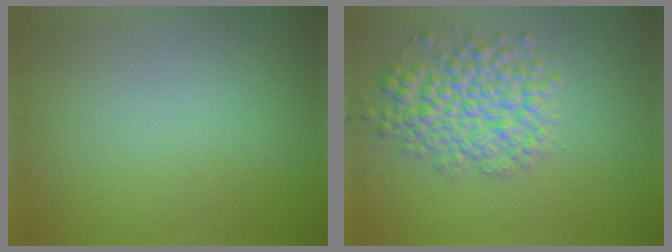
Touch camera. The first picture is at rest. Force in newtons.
{"total": 5.3, "press": 5.3, "slide": 0.2}